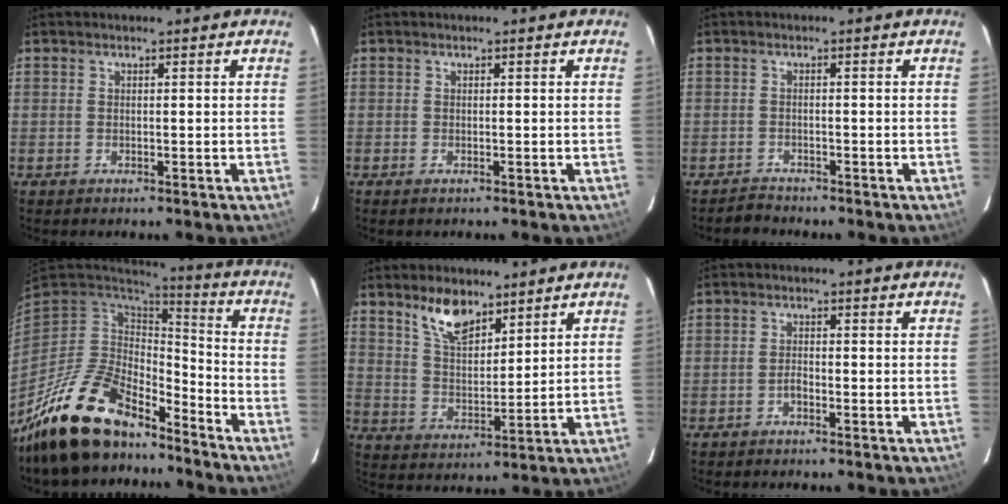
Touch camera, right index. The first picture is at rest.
{"total": 0.0}
{"total": 2.0, "force": [-1.8, 0.8, -0.4], "torque": [0.006, 0.004, -0.032]}
{"total": 19.4, "force": [-14.9, 7.2, 10.1], "torque": [-0.206, -0.026, -0.264]}
{"total": 8.7, "force": [6.2, 3.7, 4.8], "torque": [-0.080, 0.004, 0.123]}
{"total": 1.4, "force": [-1.0, 0.6, 0.8], "torque": [-0.016, 0.004, -0.019]}